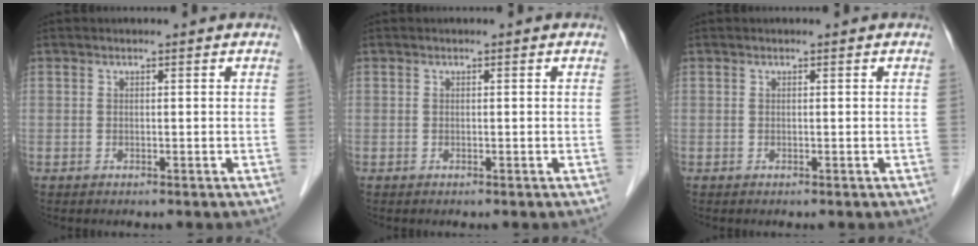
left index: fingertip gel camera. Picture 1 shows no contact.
{"total": 0.0}
{"total": 0.0}